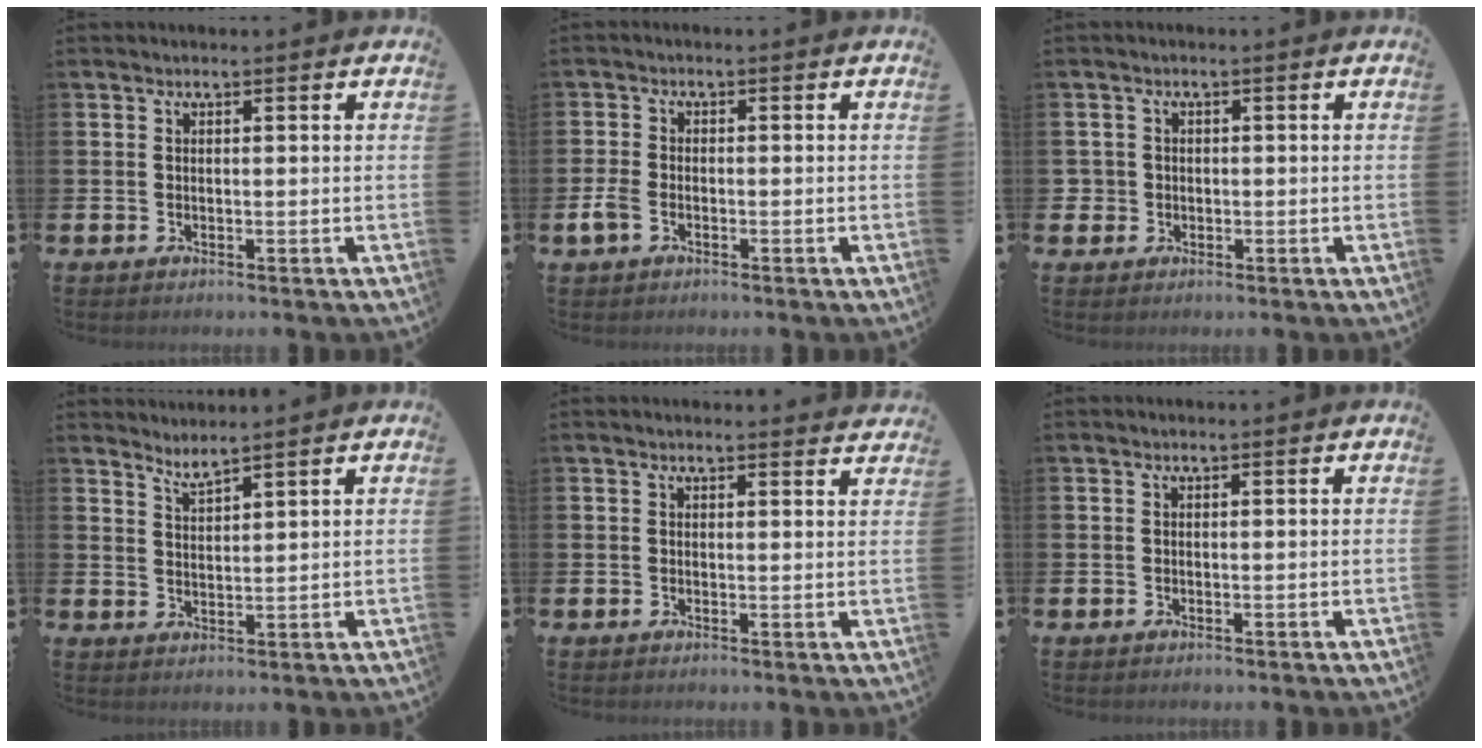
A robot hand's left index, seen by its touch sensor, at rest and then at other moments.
{"total": 2.6, "force": [-1.1, 1.5, 1.8], "torque": [-0.032, 0.005, -0.021]}
{"total": 1.8, "force": [0.0, 1.8, 0.3], "torque": [0.004, 0.000, -0.008]}
{"total": 2.7, "force": [2.7, -0.4, 0.2], "torque": [-0.010, -0.012, 0.050]}
{"total": 1.5, "force": [1.4, 0.1, 0.0], "torque": [0.007, -0.009, 0.025]}
{"total": 0.0}